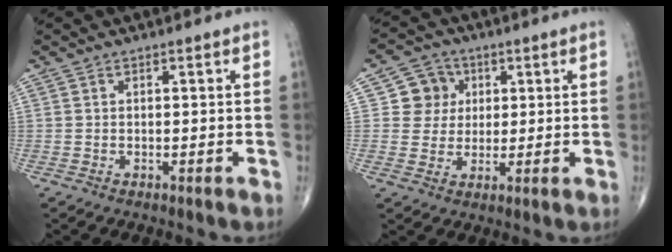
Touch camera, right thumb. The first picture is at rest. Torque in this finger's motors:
{"motor_torque": [-0.35, 0.53, 0.18, 0.25, -0.01]}